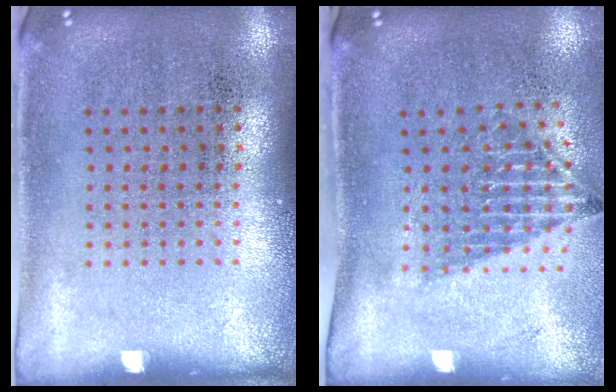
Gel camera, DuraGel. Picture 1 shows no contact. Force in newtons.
{"total": 1.5, "press": 1.1, "slide": 1.0}